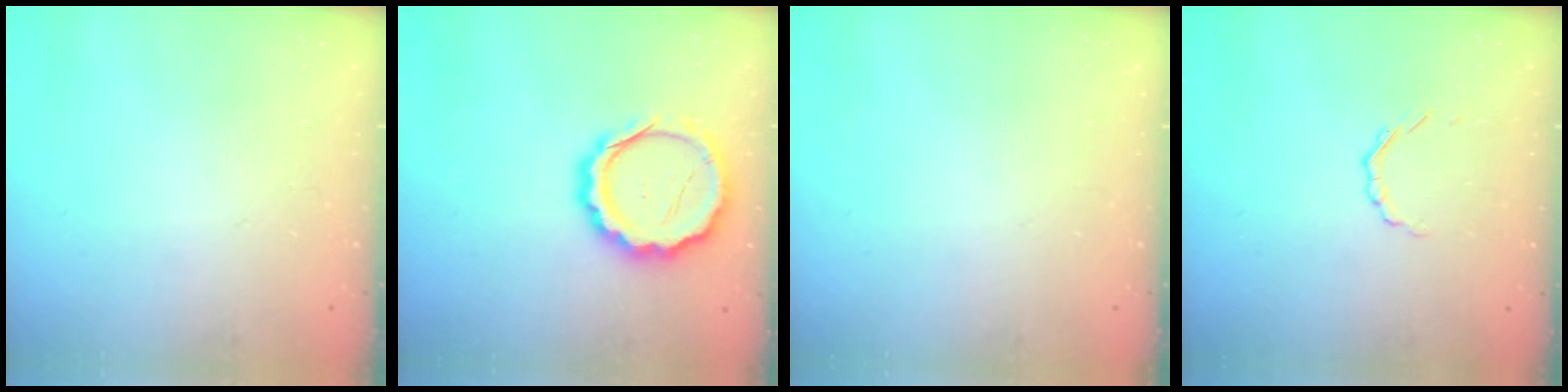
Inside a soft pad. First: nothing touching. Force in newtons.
{"total": 15.0, "press": 14.6, "slide": 3.3}
{"total": 0.0}
{"total": 1.7, "press": 1.6, "slide": 0.6}